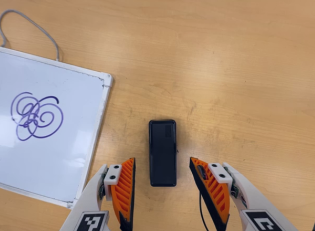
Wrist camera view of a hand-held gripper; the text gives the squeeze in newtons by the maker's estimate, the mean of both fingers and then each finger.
{"total": 0.0}